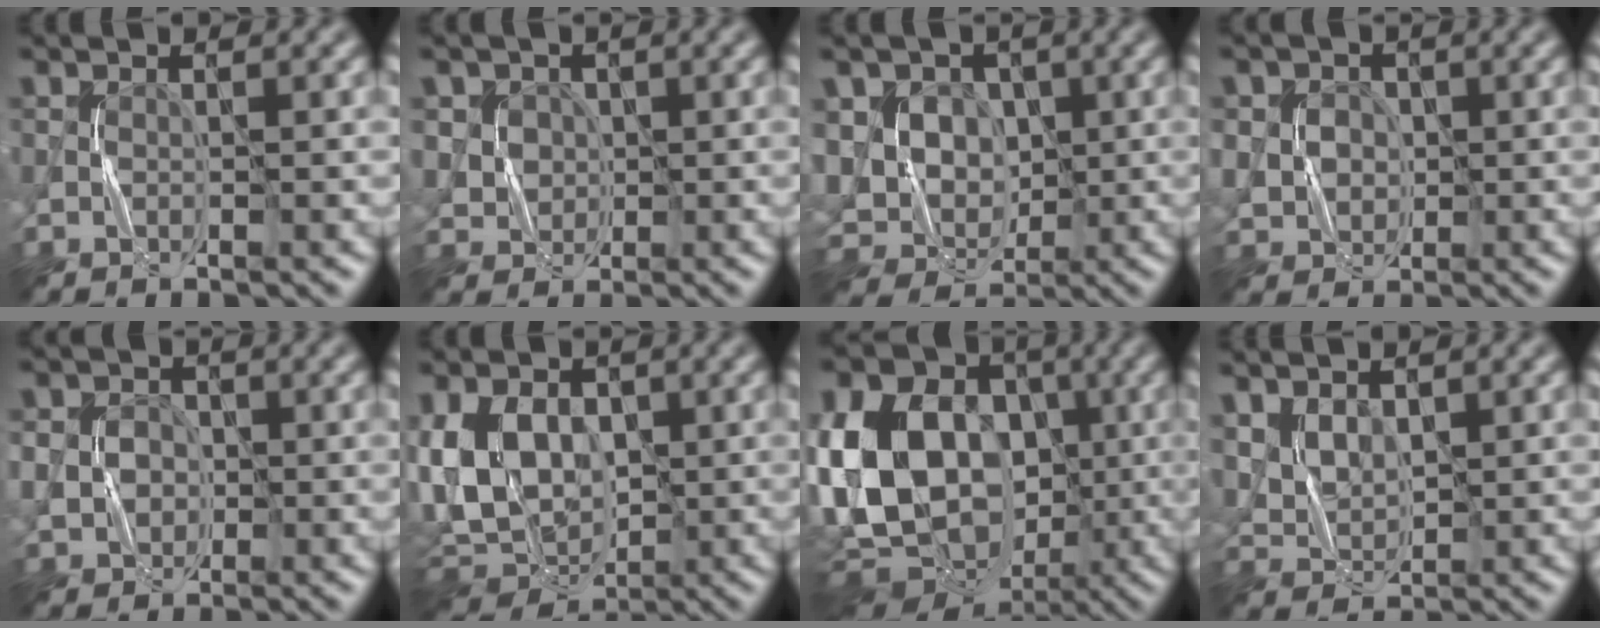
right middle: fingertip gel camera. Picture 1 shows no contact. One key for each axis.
{"total": 3.5, "fx": 1.1, "fy": 3.2, "fz": 0.9, "tx": -0.010, "ty": 0.015, "tz": 0.016}
{"total": 9.4, "fx": 1.2, "fy": 8.3, "fz": 4.1, "tx": -0.077, "ty": 0.023, "tz": -0.004}
{"total": 4.0, "fx": 0.5, "fy": 3.7, "fz": 1.6, "tx": -0.029, "ty": 0.011, "tz": -0.002}
{"total": 3.5, "fx": -0.1, "fy": 3.2, "fz": 1.5, "tx": -0.016, "ty": 0.001, "tz": -0.008}
{"total": 10.7, "fx": 0.6, "fy": 7.5, "fz": 7.6, "tx": -0.165, "ty": -0.008, "tz": 0.005}
{"total": 19.4, "fx": -0.7, "fy": 14.8, "fz": 12.5, "tx": -0.256, "ty": 0.015, "tz": -0.034}
{"total": 2.3, "fx": 1.4, "fy": 1.4, "fz": 1.0, "tx": -0.022, "ty": -0.005, "tz": 0.036}